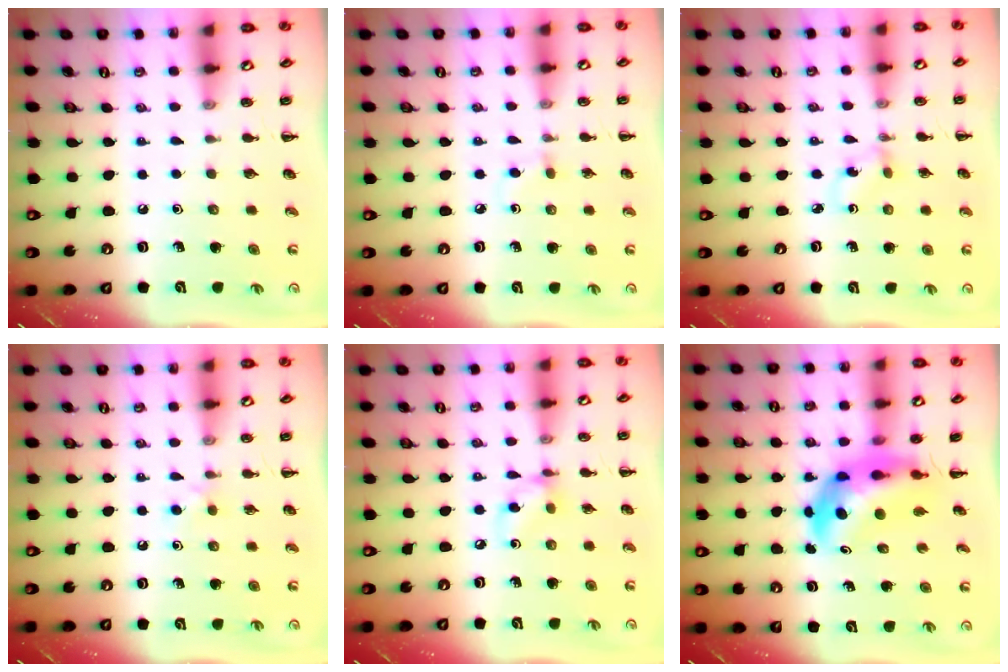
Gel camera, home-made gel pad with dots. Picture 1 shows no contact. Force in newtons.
{"total": 3.9, "press": 3.6, "slide": 1.5}
{"total": 1.5, "press": 1.3, "slide": 0.7}
{"total": 2.8, "press": 2.6, "slide": 1.1}
{"total": 5.8, "press": 5.8, "slide": 0.3}
{"total": 7.2, "press": 6.8, "slide": 2.3}